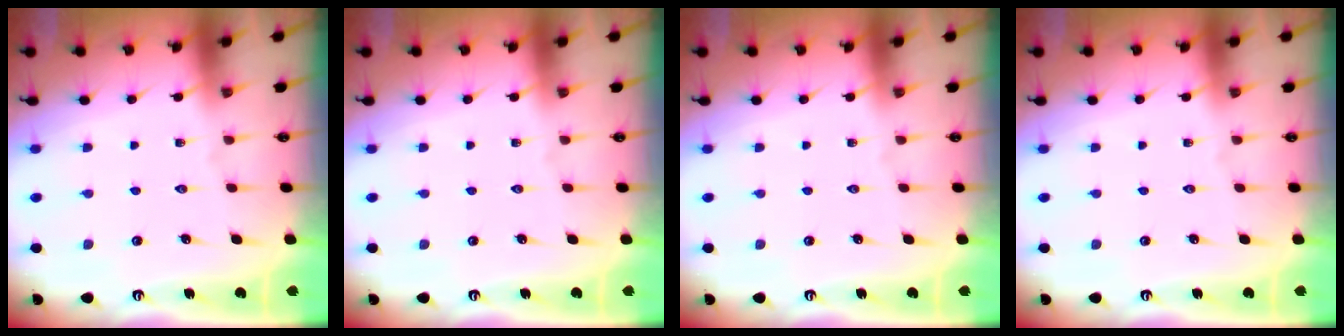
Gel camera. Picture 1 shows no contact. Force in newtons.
{"total": 0.0}
{"total": 0.0}
{"total": 0.0}